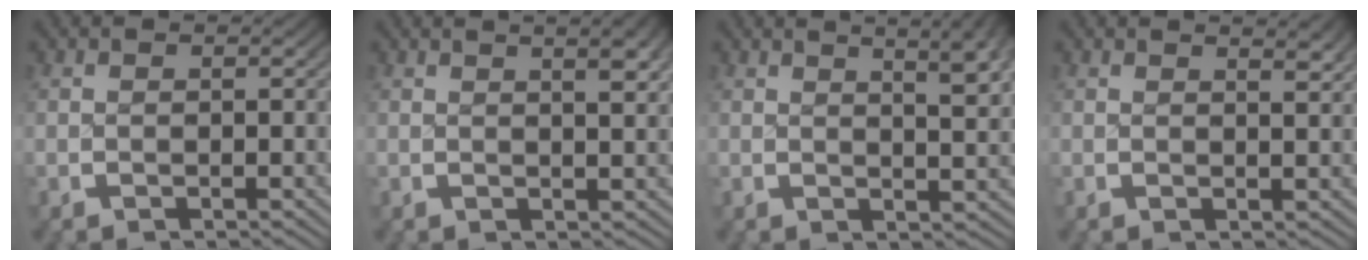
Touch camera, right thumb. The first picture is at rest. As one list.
[{"total": 2.9, "force": [1.4, 0.7, 2.5], "torque": [-0.026, 0.003, 0.022]}, {"total": 5.0, "force": [2.3, 1.7, 4.1], "torque": [-0.043, -0.001, 0.034]}, {"total": 1.6, "force": [1.2, 0.2, 1.1], "torque": [-0.006, -0.002, 0.019]}]